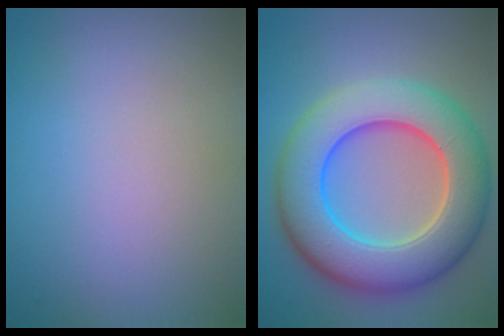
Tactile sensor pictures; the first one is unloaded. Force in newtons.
{"total": 10.7, "press": 10.7, "slide": 0.2}